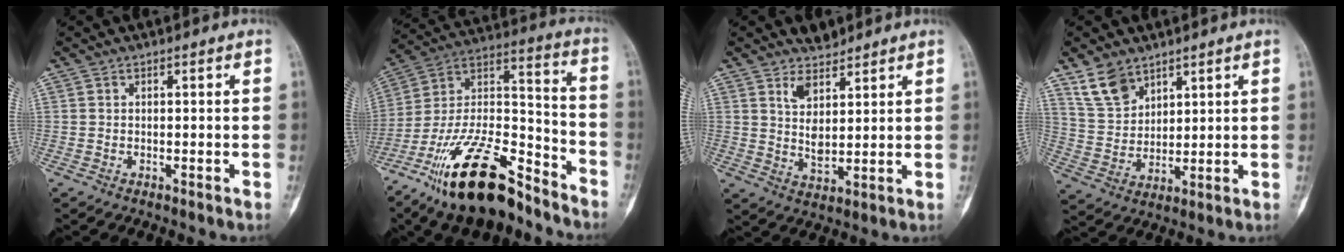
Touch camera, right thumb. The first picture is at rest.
{"total": 23.2, "force": [-16.2, 8.7, 14.2], "torque": [-0.265, 0.085, -0.288]}
{"total": 6.0, "force": [4.4, 2.9, 2.8], "torque": [-0.035, -0.041, 0.088]}
{"total": 8.2, "force": [5.8, 4.9, 3.1], "torque": [-0.042, -0.026, 0.123]}